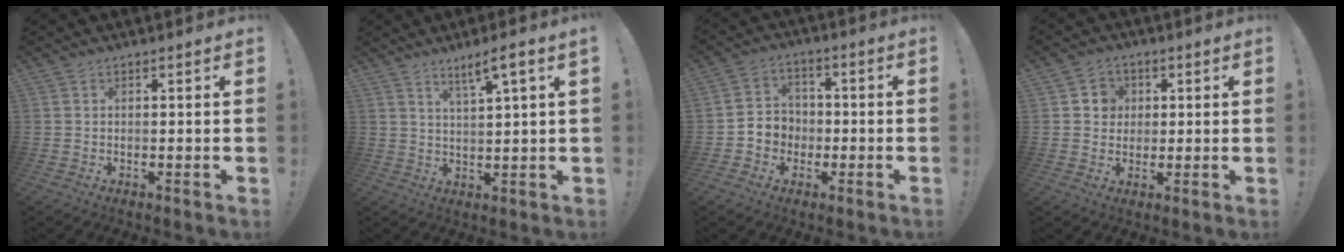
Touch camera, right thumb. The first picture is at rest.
{"total": 5.4, "force": [3.6, -0.2, 4.1], "torque": [-0.066, -0.014, 0.054]}
{"total": 6.7, "force": [-2.4, 6.1, 1.4], "torque": [-0.017, 0.017, -0.044]}
{"total": 5.4, "force": [0.9, 5.2, 1.2], "torque": [-0.015, -0.003, 0.017]}